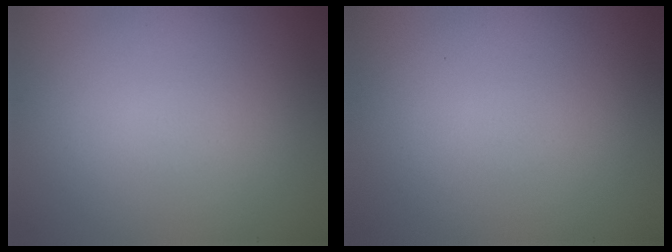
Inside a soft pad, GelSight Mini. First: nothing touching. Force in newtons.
{"total": 0.0}